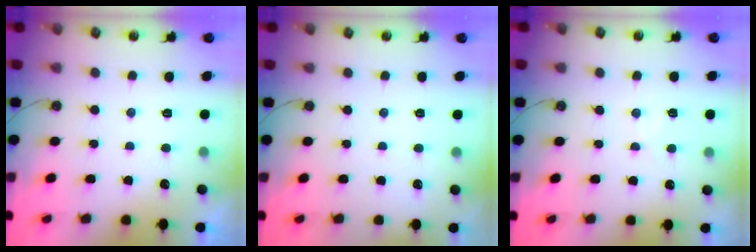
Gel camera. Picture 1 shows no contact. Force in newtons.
{"total": 2.5, "press": 2.5, "slide": 0.3}
{"total": 4.6, "press": 4.6, "slide": 0.4}